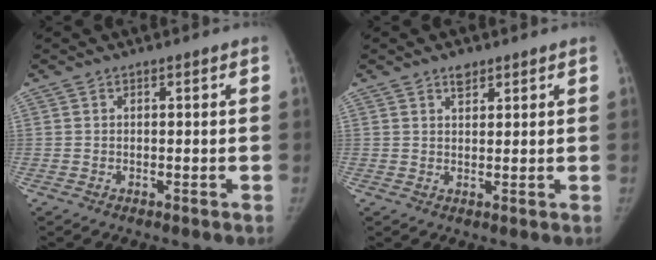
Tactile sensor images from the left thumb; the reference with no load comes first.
{"total": 2.4, "force": [1.8, 1.3, 1.1], "torque": [-0.007, -0.011, 0.028]}